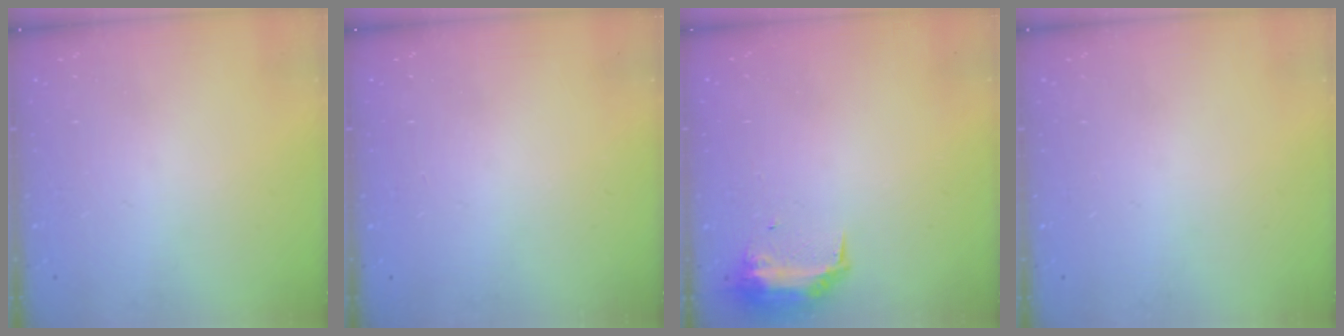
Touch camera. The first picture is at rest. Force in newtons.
{"total": 0.0}
{"total": 13.0, "press": 11.0, "slide": 6.9}
{"total": 0.0}